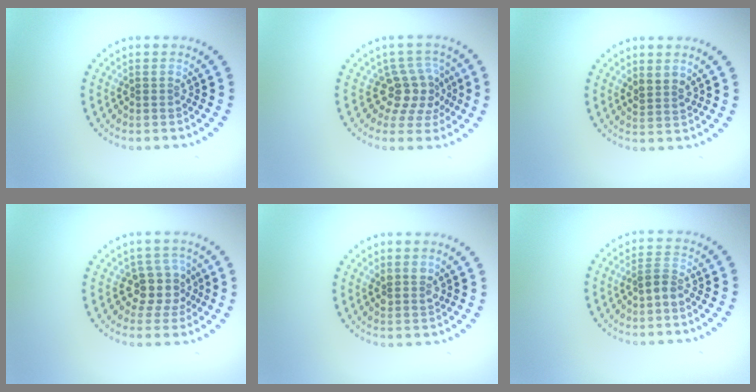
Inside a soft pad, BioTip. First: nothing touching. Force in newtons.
{"total": 3.5, "press": 3.0, "slide": 1.8}
{"total": 1.6, "press": 1.3, "slide": 0.8}
{"total": 3.2, "press": 2.7, "slide": 1.7}
{"total": 1.6, "press": 1.5, "slide": 0.7}
{"total": 1.3, "press": 1.0, "slide": 0.8}